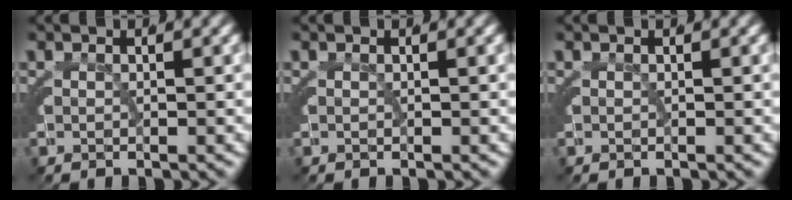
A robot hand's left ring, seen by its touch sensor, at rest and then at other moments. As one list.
[{"total": 0.0}, {"total": 0.0}]